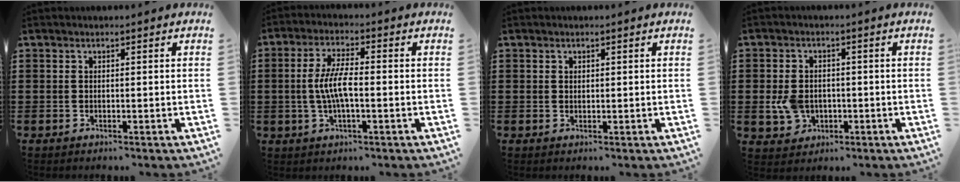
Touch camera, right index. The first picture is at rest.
{"total": 6.0, "force": [-0.7, 1.7, 5.7], "torque": [-0.128, -0.005, -0.022]}
{"total": 0.6, "force": [0.3, 0.5, 0.1], "torque": [-0.003, 0.002, 0.007]}
{"total": 4.3, "force": [-0.7, 3.6, 2.2], "torque": [-0.055, 0.005, -0.015]}